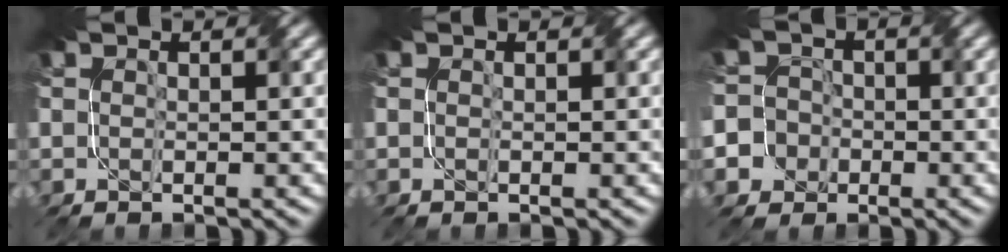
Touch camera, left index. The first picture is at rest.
{"total": 0.0}
{"total": 5.9, "force": [-3.2, 5.0, 0.4], "torque": [-0.005, 0.005, -0.076]}